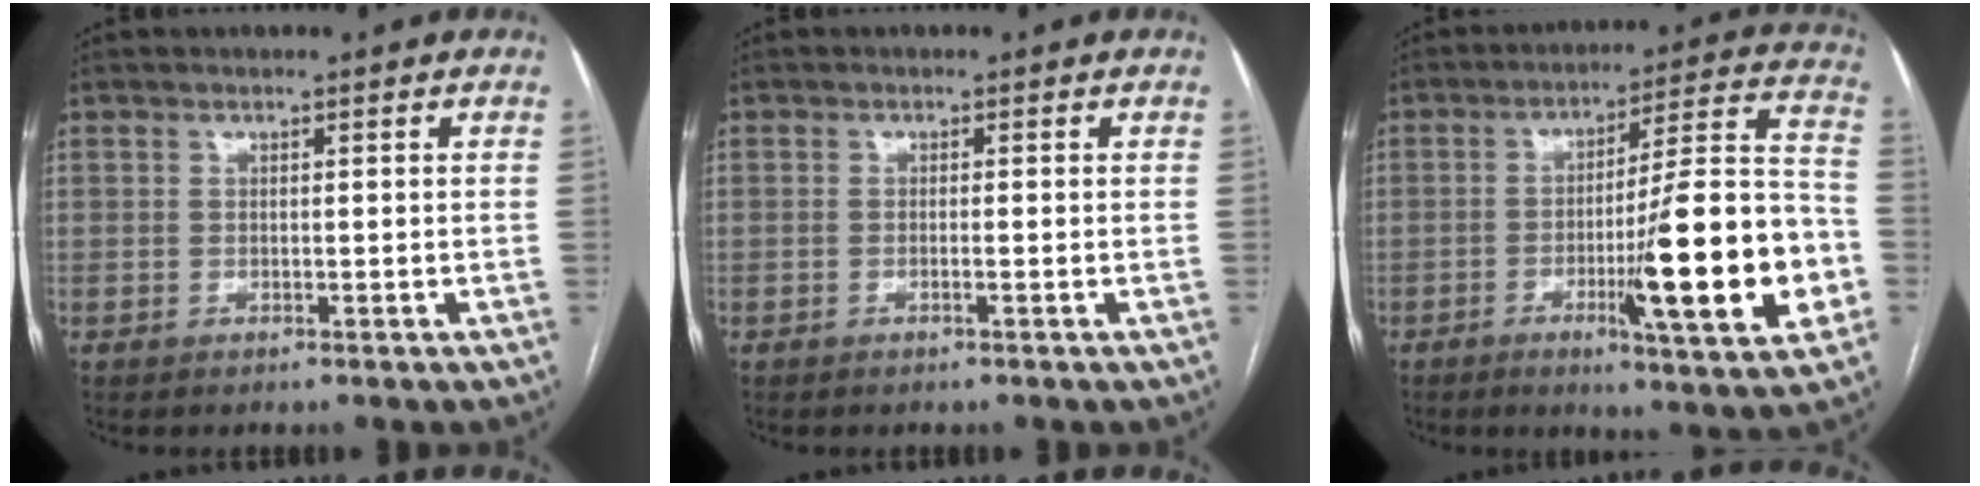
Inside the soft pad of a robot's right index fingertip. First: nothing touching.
{"total": 0.6, "force": [-0.3, -0.1, 0.5], "torque": [-0.009, 0.001, -0.006]}
{"total": 20.5, "force": [-5.6, 1.2, 19.7], "torque": [-0.263, 0.000, -0.080]}